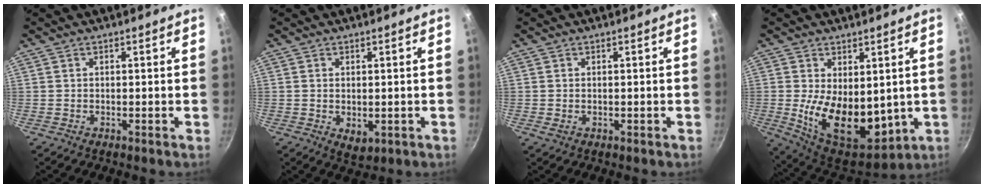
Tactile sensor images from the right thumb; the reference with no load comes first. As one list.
[{"total": 3.6, "force": [-0.5, 2.3, 2.8], "torque": [-0.041, -0.013, -0.002]}, {"total": 1.0, "force": [-0.1, 0.6, 0.8], "torque": [-0.013, -0.001, 0.000]}, {"total": 16.5, "force": [0.0, 9.5, 13.5], "torque": [-0.188, -0.037, 0.027]}]